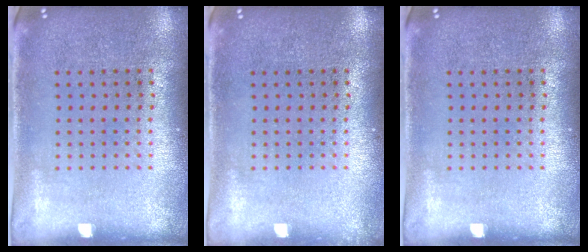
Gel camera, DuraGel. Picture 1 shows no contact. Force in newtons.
{"total": 0.5, "press": 0.5, "slide": 0.2}
{"total": 0.0}